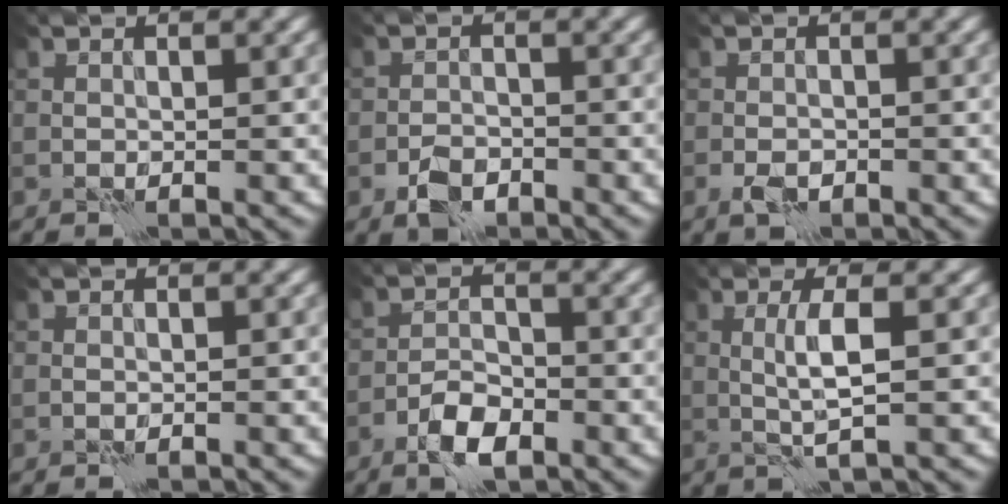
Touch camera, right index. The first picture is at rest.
{"total": 2.7, "force": [-1.7, 1.4, 1.5], "torque": [-0.025, 0.003, -0.035]}
{"total": 1.6, "force": [-0.8, 0.8, 1.1], "torque": [-0.022, -0.001, -0.017]}
{"total": 0.0}
{"total": 3.5, "force": [-2.2, 1.4, 2.3], "torque": [-0.039, 0.006, -0.045]}
{"total": 2.9, "force": [0.3, 0.4, 2.8], "torque": [-0.058, 0.005, 0.007]}